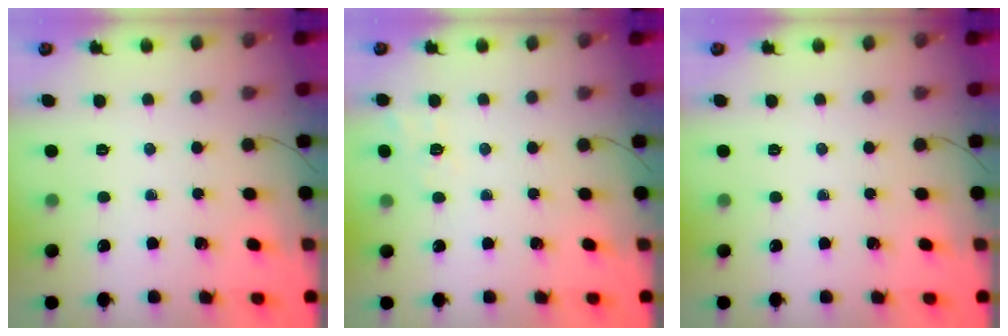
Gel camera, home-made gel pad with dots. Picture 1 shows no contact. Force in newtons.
{"total": 7.8, "press": 7.5, "slide": 2.0}
{"total": 0.0}